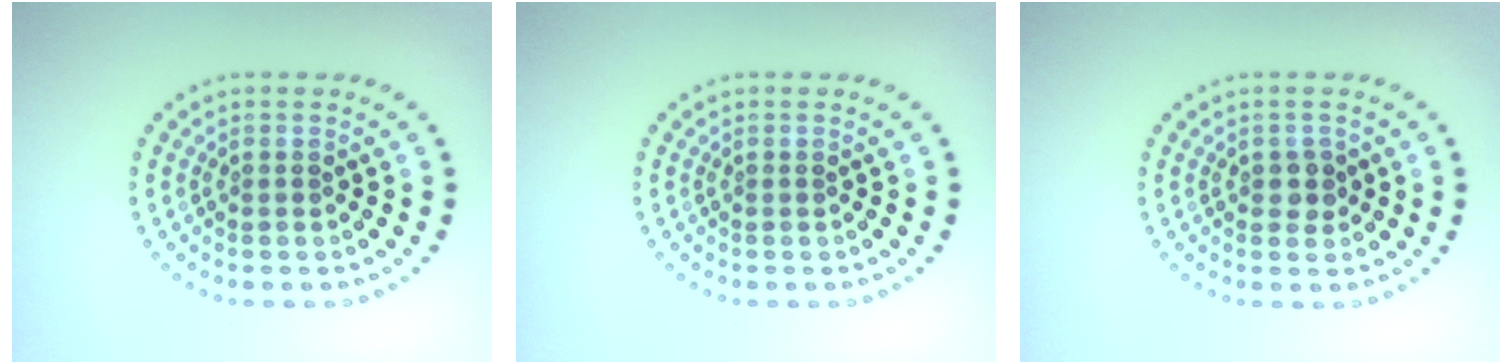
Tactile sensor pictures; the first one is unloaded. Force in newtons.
{"total": 0.0}
{"total": 1.3, "press": 1.3, "slide": 0.3}